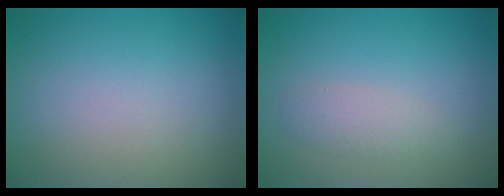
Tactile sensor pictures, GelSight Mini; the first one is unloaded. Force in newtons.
{"total": 1.7, "press": 1.7, "slide": 0.1}